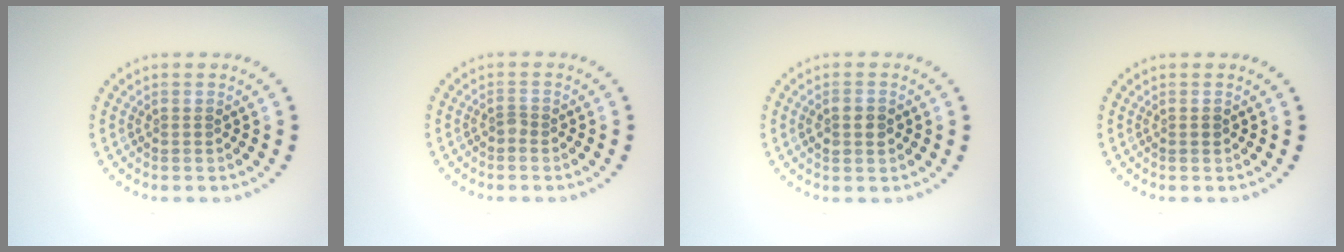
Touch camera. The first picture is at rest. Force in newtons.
{"total": 0.8, "press": 0.5, "slide": 0.5}
{"total": 1.8, "press": 1.8, "slide": 0.2}
{"total": 0.7, "press": 0.7, "slide": 0.2}